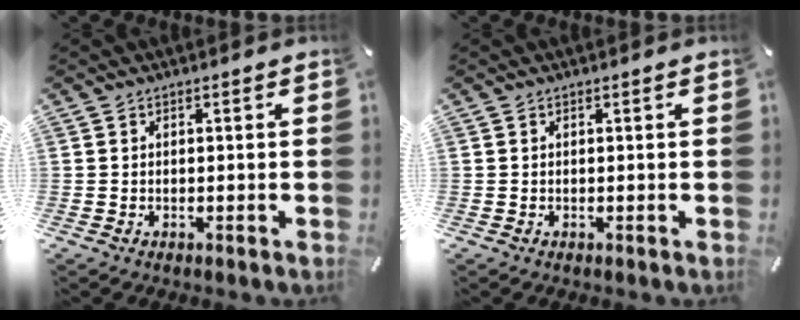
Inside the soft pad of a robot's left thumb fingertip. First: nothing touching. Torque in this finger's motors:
{"motor_torque": [-0.02, 0.05, 0.04, 0.00, 0.00]}